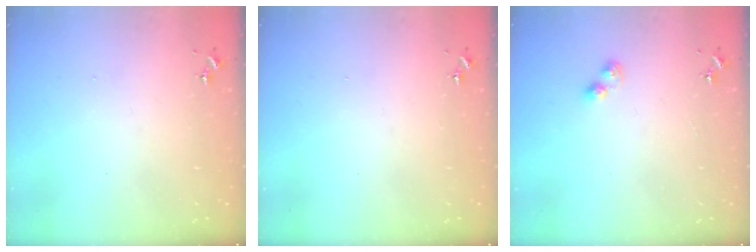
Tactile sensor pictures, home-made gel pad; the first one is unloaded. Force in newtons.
{"total": 0.0}
{"total": 3.6, "press": 3.6, "slide": 0.4}